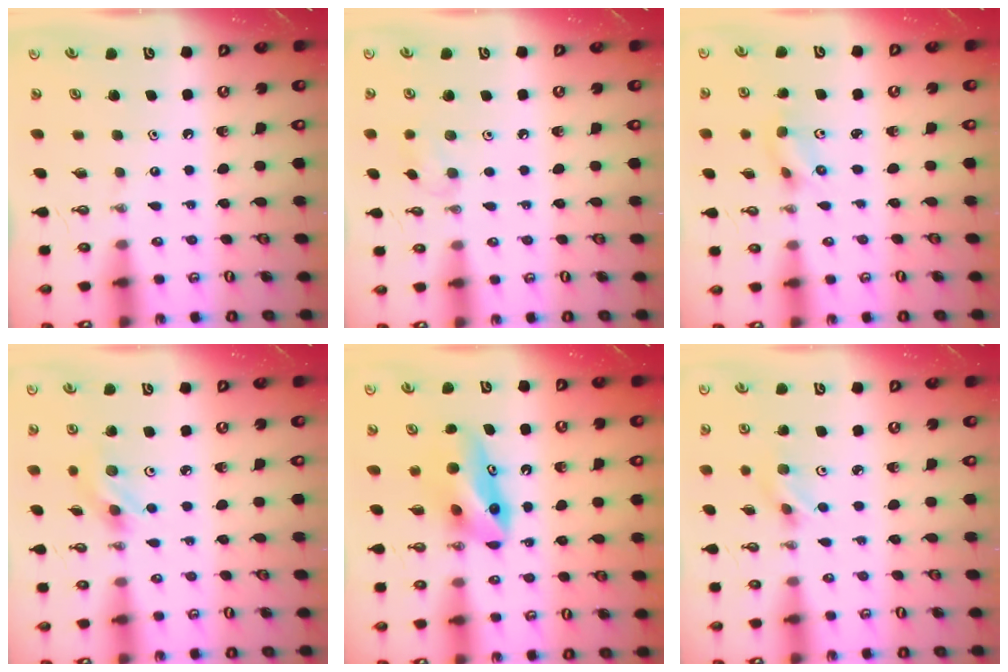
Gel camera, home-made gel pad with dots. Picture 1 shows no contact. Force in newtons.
{"total": 6.2, "press": 6.1, "slide": 0.9}
{"total": 1.9, "press": 1.7, "slide": 0.7}
{"total": 4.1, "press": 4.0, "slide": 0.9}
{"total": 9.2, "press": 8.5, "slide": 3.6}
{"total": 3.5, "press": 3.5, "slide": 0.6}